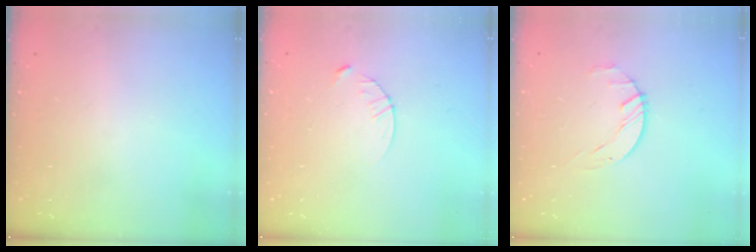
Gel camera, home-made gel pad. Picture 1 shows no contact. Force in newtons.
{"total": 3.9, "press": 3.8, "slide": 0.4}
{"total": 1.7, "press": 1.7, "slide": 0.3}